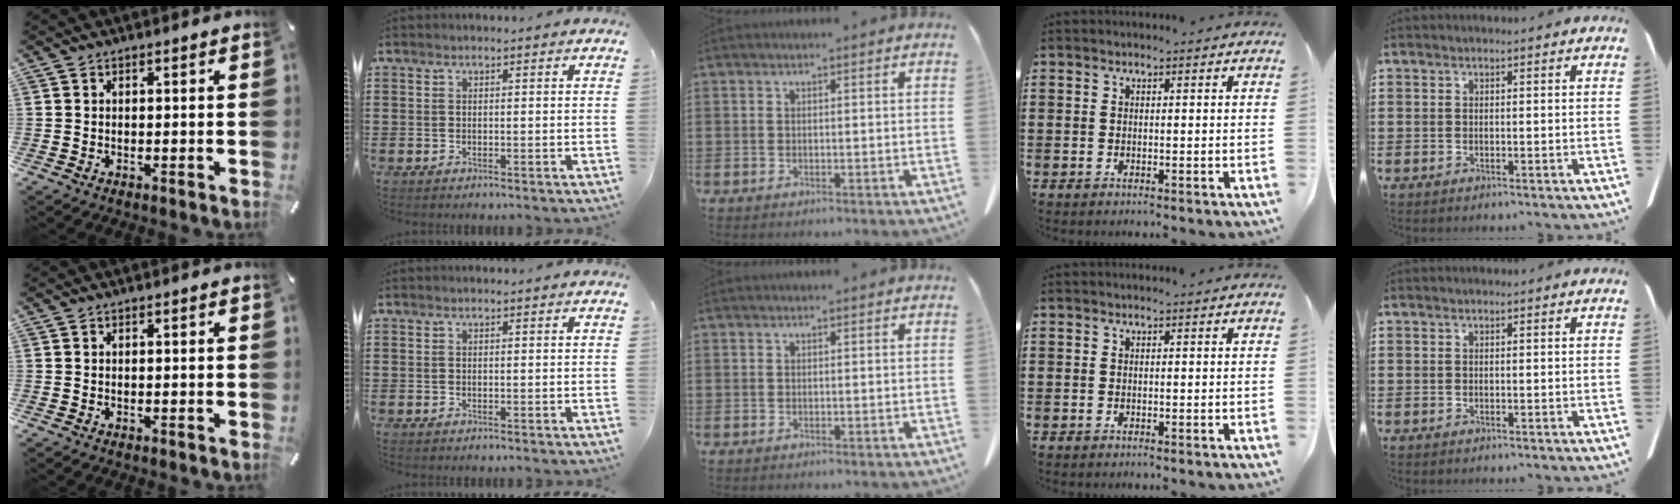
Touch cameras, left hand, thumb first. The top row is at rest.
{}